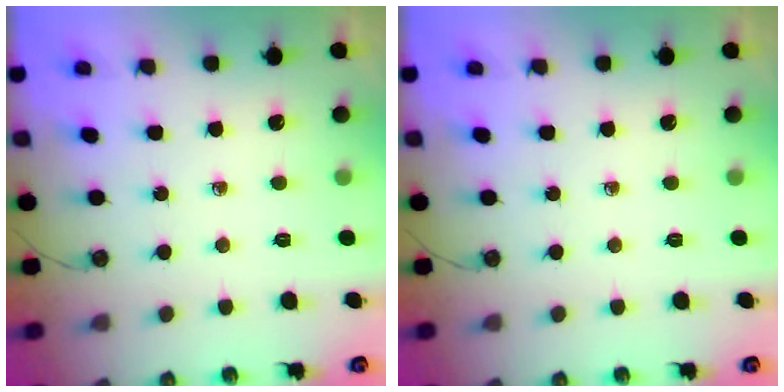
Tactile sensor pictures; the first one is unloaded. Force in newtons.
{"total": 0.0}